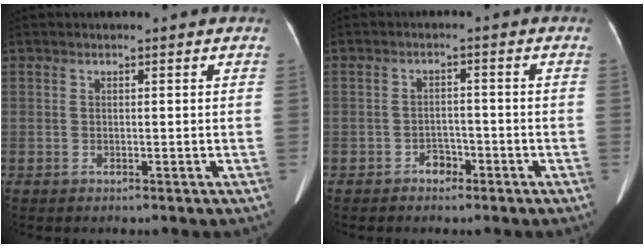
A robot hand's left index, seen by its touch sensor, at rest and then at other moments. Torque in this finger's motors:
{"motor_torque": [-0.08, 0.08, 0.01, 0.00]}